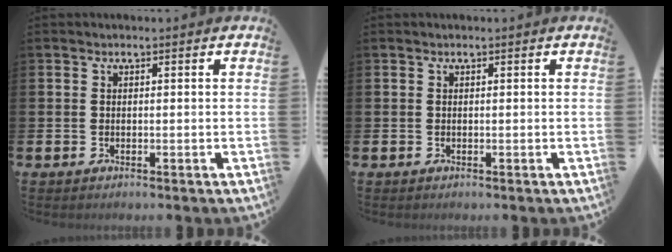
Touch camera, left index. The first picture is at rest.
{"total": 0.0}